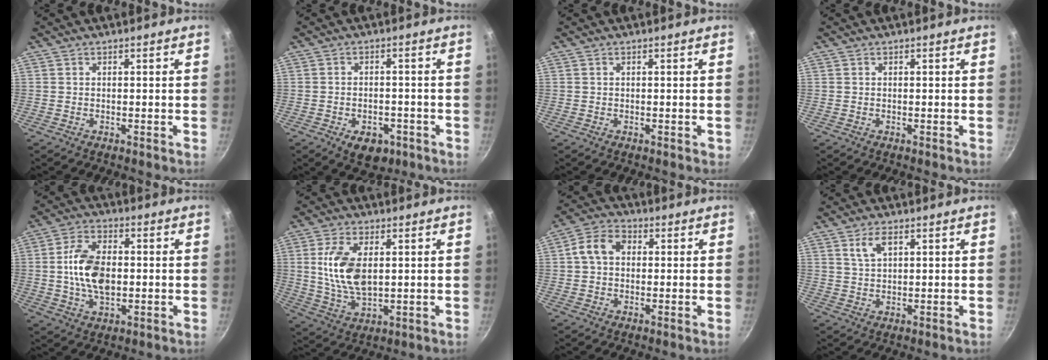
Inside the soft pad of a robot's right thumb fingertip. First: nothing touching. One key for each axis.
{"total": 6.6, "fx": -3.2, "fy": 4.2, "fz": 4.0, "tx": -0.045, "ty": 0.014, "tz": -0.039}
{"total": 0.0}
{"total": 0.0}
{"total": 11.7, "fx": 0.0, "fy": 6.8, "fz": 9.5, "tx": -0.172, "ty": 0.007, "tz": 0.001}
{"total": 11.6, "fx": 1.8, "fy": 6.2, "fz": 9.7, "tx": -0.190, "ty": -0.011, "tz": 0.041}
{"total": 7.2, "fx": 0.9, "fy": 5.4, "fz": 4.7, "tx": -0.080, "ty": 0.021, "tz": 0.010}
{"total": 3.3, "fx": 1.7, "fy": 1.5, "fz": 2.4, "tx": -0.045, "ty": -0.002, "tz": 0.037}